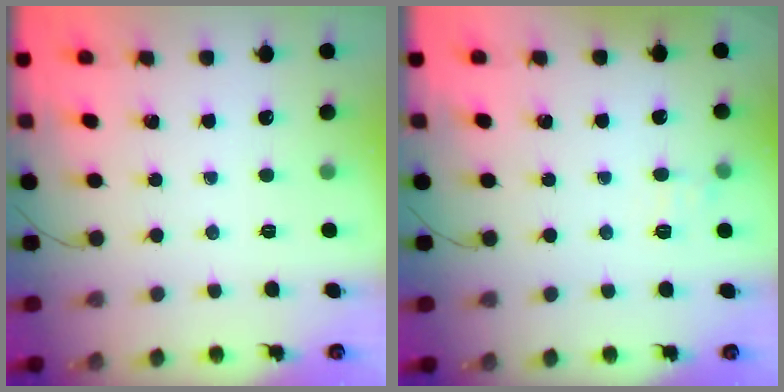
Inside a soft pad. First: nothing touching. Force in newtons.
{"total": 6.9, "press": 6.7, "slide": 1.6}